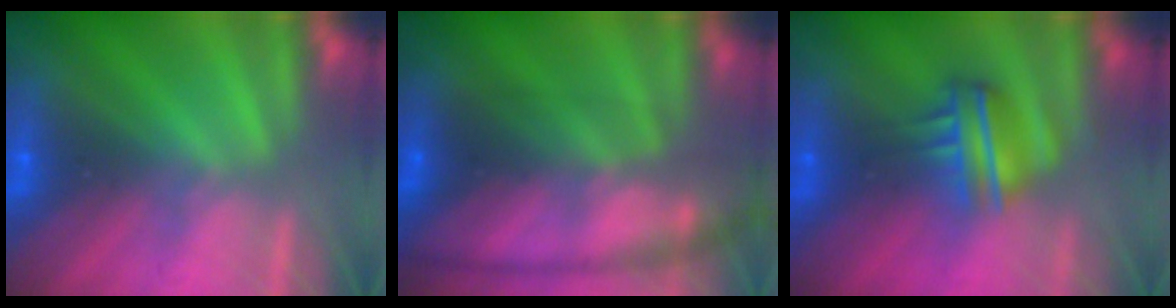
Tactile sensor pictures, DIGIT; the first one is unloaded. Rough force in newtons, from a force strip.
{"total": 7.4}
{"total": 4.7}